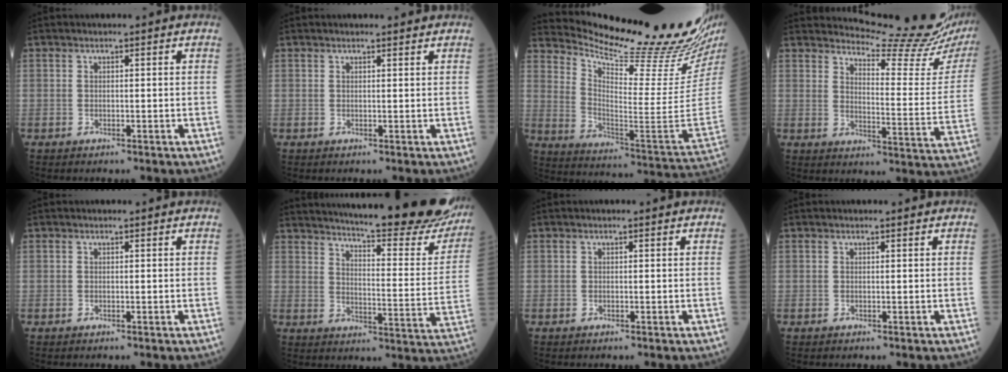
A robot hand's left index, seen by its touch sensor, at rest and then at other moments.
{"total": 1.4, "force": [1.4, 0.1, 0.3], "torque": [-0.008, 0.003, 0.017]}
{"total": 25.2, "force": [23.2, -0.8, 9.7], "torque": [-0.172, -0.130, 0.322]}
{"total": 16.1, "force": [15.5, -1.5, 3.8], "torque": [-0.061, -0.110, 0.184]}
{"total": 0.0}
{"total": 29.1, "force": [25.7, 3.8, 13.1], "torque": [-0.198, -0.093, 0.313]}
{"total": 0.0}
{"total": 0.0}